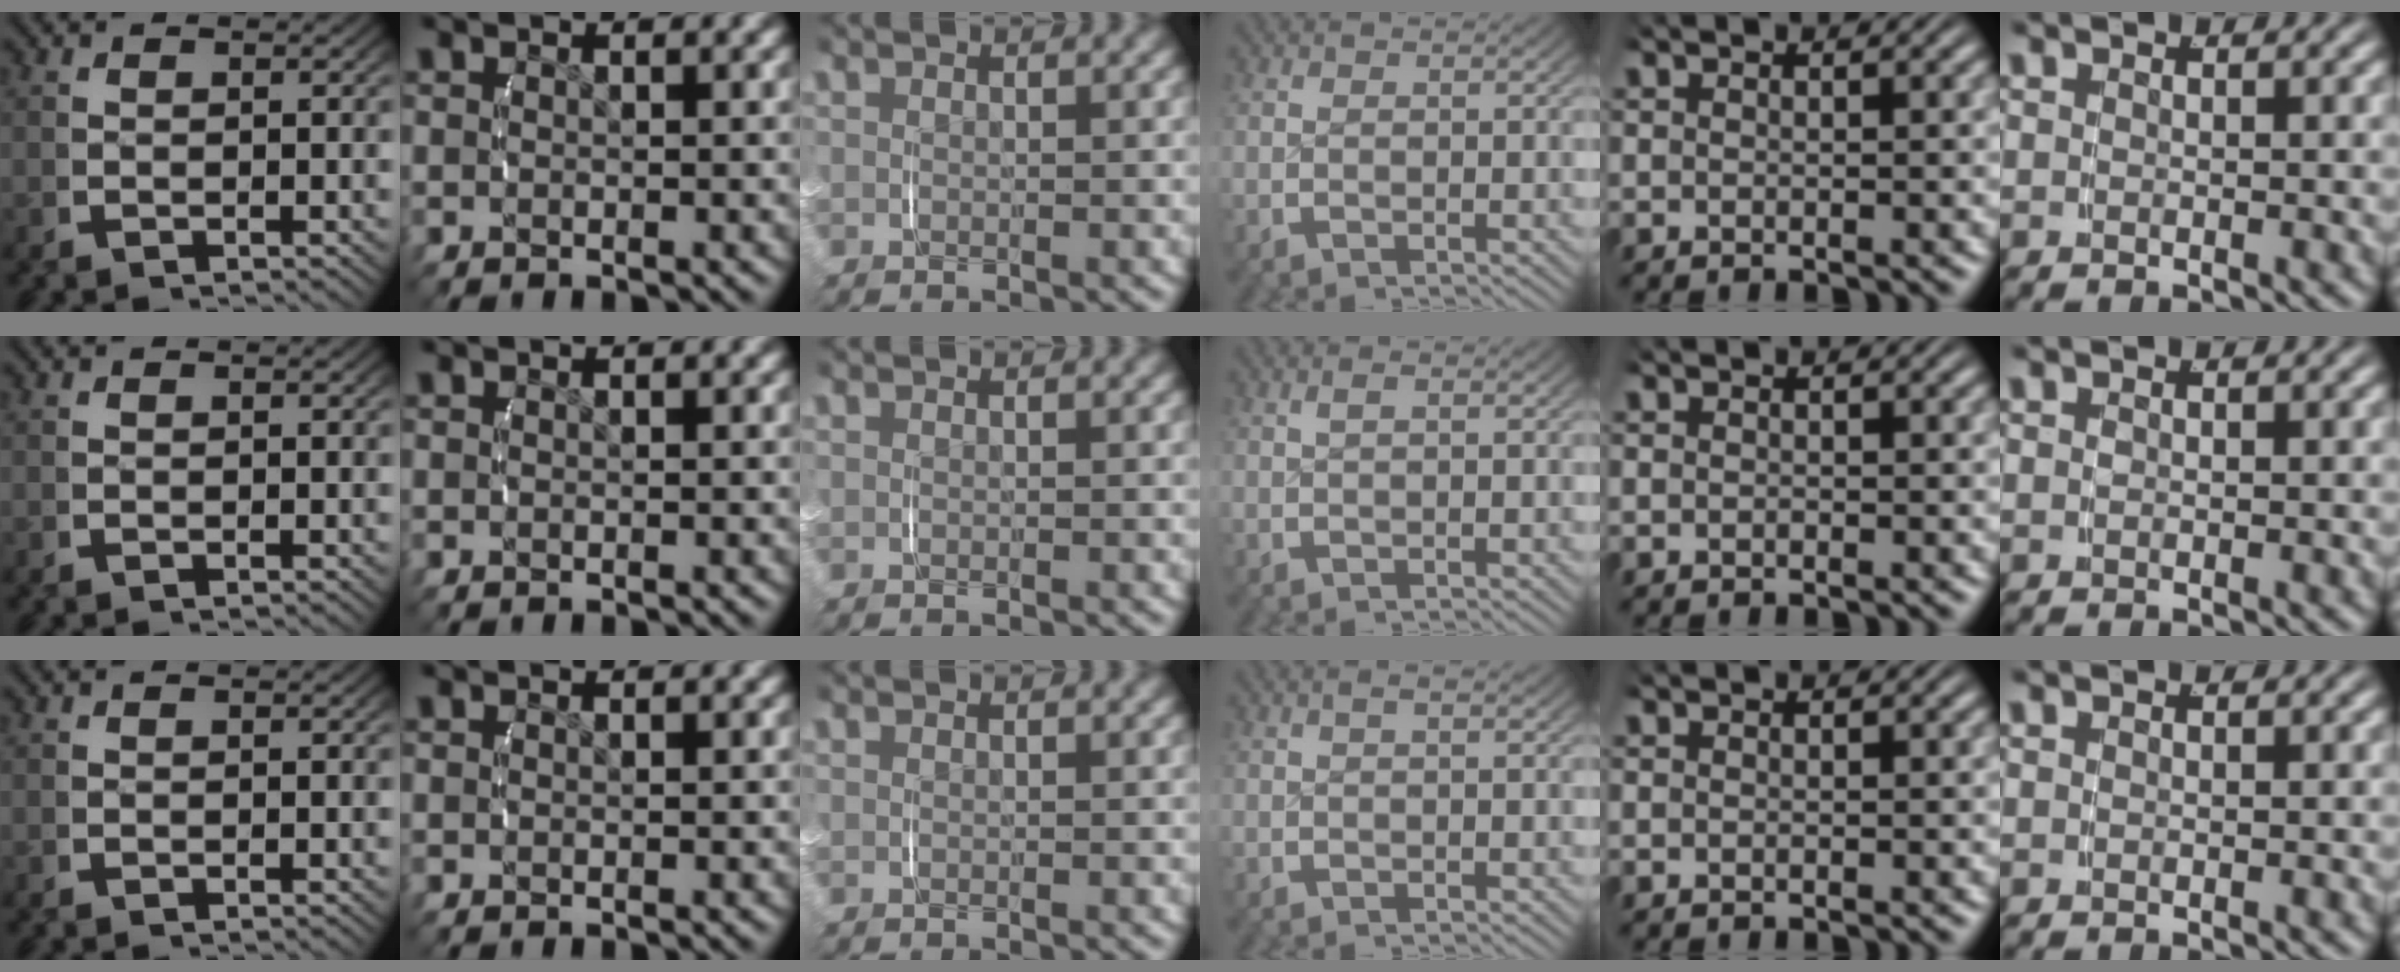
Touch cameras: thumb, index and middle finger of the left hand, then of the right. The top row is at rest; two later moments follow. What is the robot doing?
{"motion": "lift_and_place", "object": "small bumper sticker"}